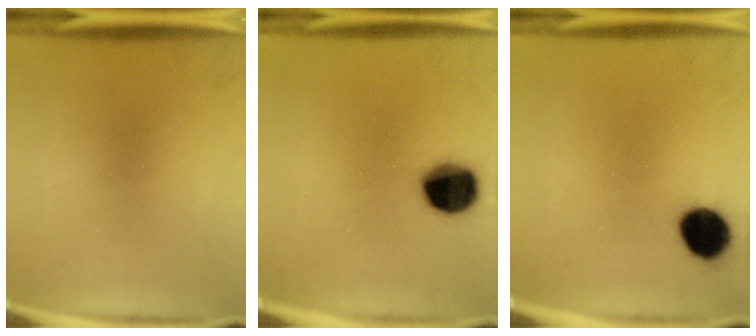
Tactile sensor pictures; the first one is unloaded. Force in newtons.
{"total": 12.8}
{"total": 9.2}